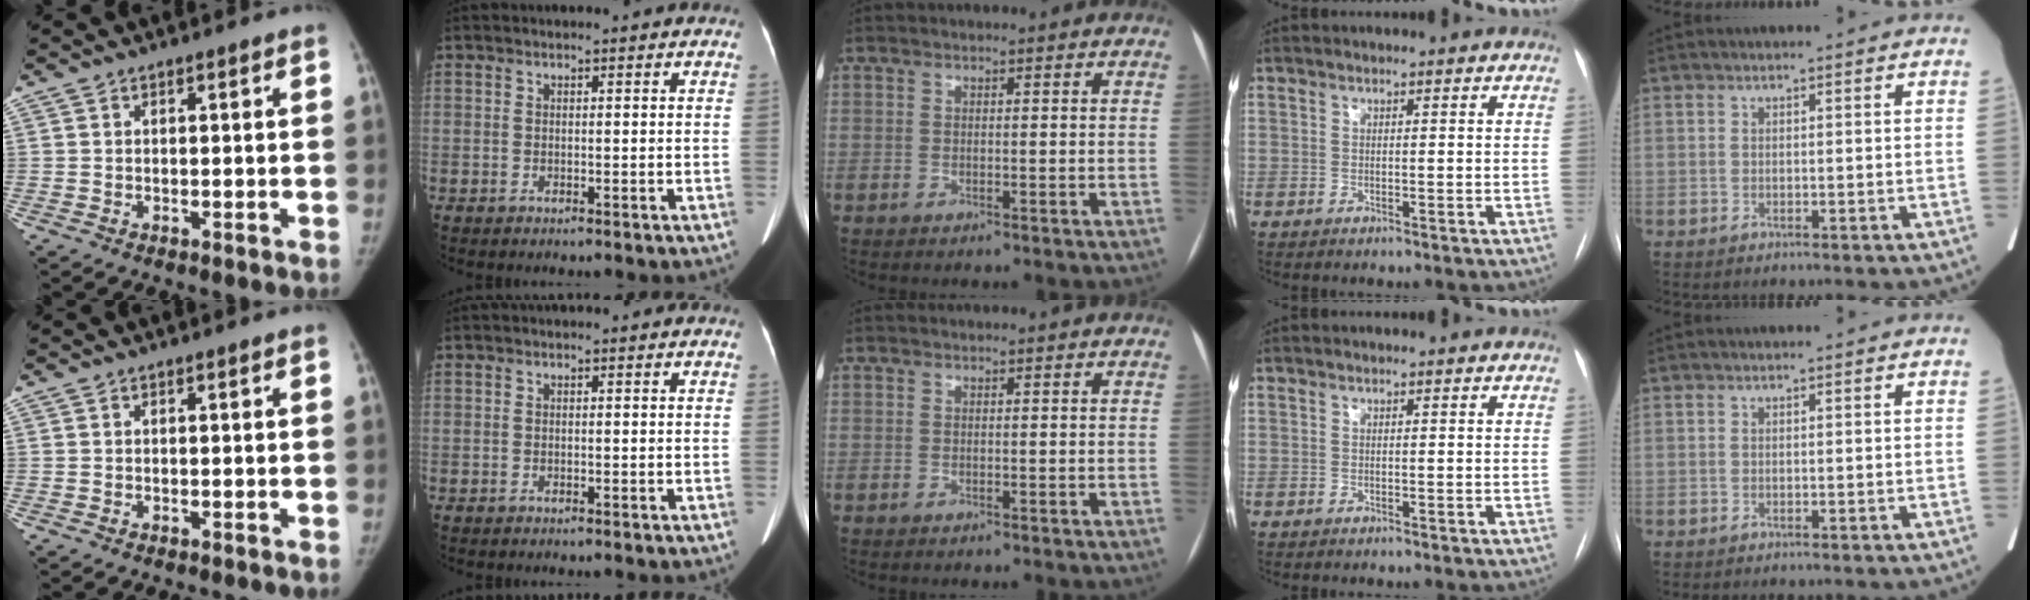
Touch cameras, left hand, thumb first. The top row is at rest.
{}